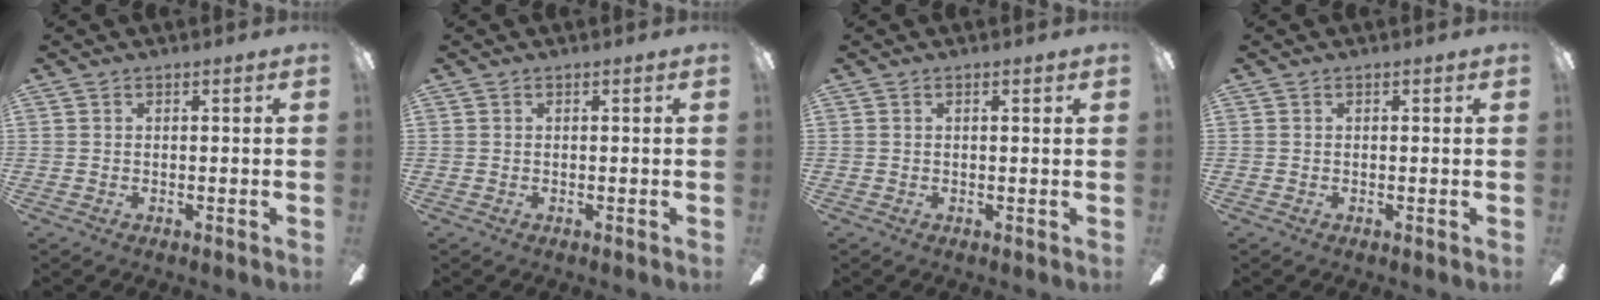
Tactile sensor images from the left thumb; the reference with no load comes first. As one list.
[{"total": 0.0}, {"total": 0.9, "force": [0.3, 0.2, 0.8], "torque": [-0.018, 0.002, 0.005]}, {"total": 0.0}]